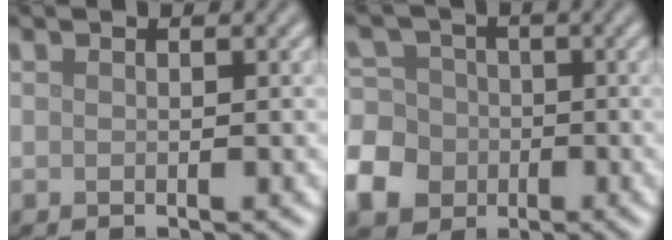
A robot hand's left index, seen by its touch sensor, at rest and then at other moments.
{"total": 7.0, "force": [-2.9, 5.9, 2.4], "torque": [-0.056, -0.007, -0.076]}